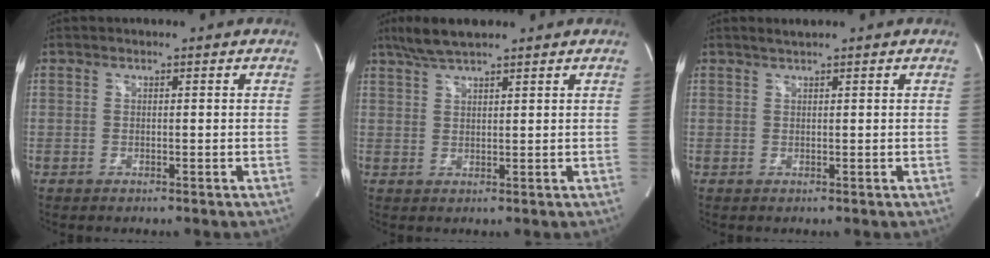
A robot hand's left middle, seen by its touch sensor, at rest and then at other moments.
{"total": 5.4, "force": [4.4, 0.7, 3.1], "torque": [-0.070, 0.018, 0.083]}
{"total": 1.0, "force": [0.9, -0.2, 0.4], "torque": [-0.013, 0.004, 0.021]}